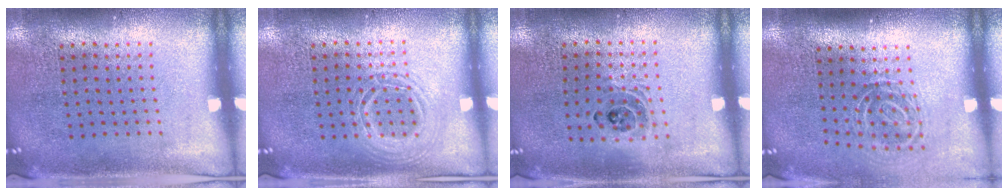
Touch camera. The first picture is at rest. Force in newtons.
{"total": 1.1, "press": 1.1, "slide": 0.1}
{"total": 1.2, "press": 1.1, "slide": 0.6}
{"total": 1.8, "press": 1.2, "slide": 1.4}